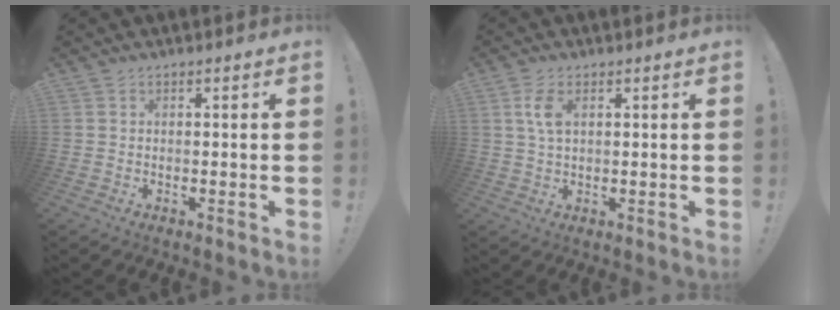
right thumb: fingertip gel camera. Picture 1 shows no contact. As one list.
[{"total": 5.0, "force": [1.5, 2.3, 4.2], "torque": [-0.079, -0.003, 0.023]}]